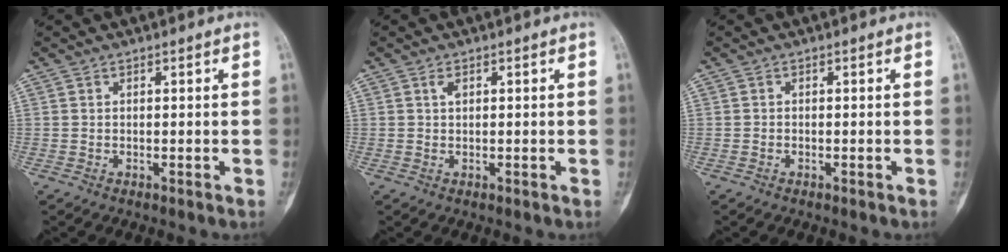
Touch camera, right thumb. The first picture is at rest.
{"total": 1.0, "force": [0.5, 0.5, 0.7], "torque": [-0.008, 0.001, 0.009]}
{"total": 0.0}